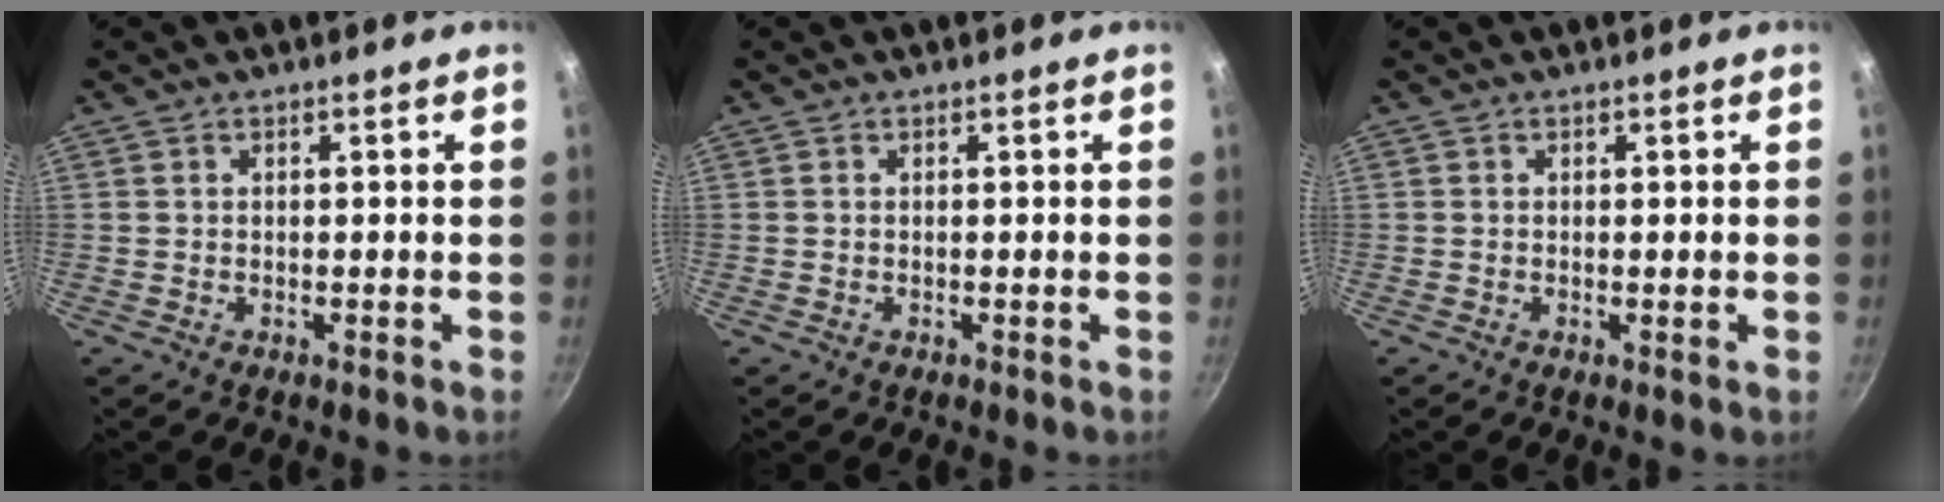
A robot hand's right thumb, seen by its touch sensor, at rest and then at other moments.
{"total": 0.0}
{"total": 0.6, "force": [0.0, 0.0, 0.6], "torque": [-0.010, -0.003, -0.002]}